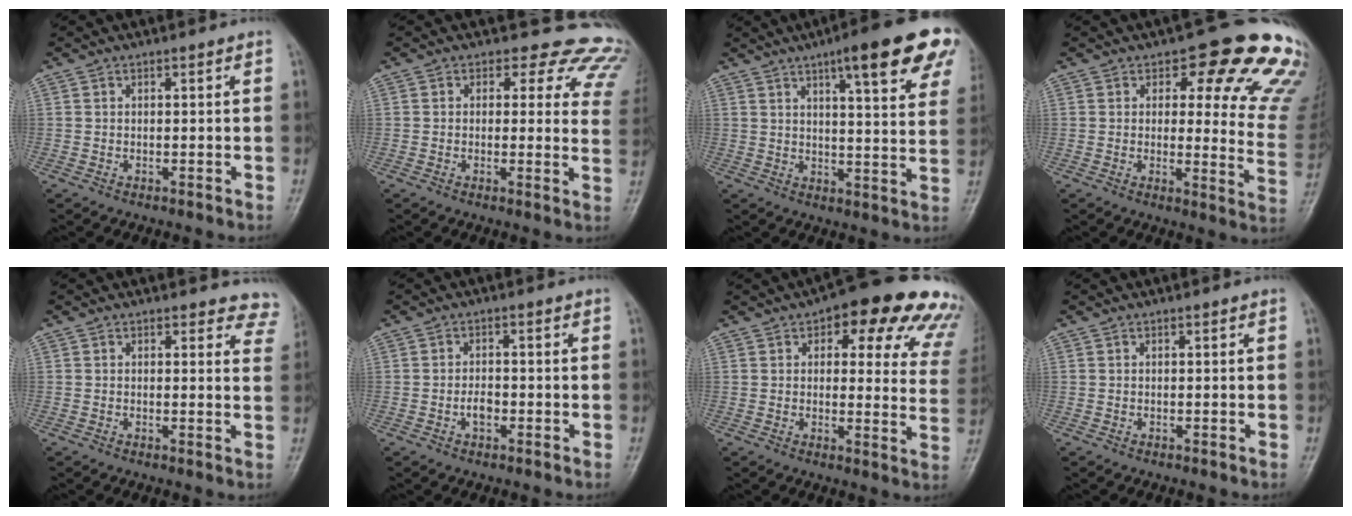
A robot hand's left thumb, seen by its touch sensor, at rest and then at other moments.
{"total": 13.4, "force": [10.0, 7.5, 5.0], "torque": [0.006, -0.039, 0.076]}
{"total": 17.9, "force": [10.0, 3.7, 14.3], "torque": [-0.156, -0.030, 0.127]}
{"total": 17.2, "force": [11.1, 7.1, 11.1], "torque": [-0.065, -0.065, 0.107]}
{"total": 6.7, "force": [6.1, 2.7, -0.2], "torque": [0.060, -0.028, 0.029]}
{"total": 2.6, "force": [-1.1, 1.5, 1.8], "torque": [-0.017, 0.006, -0.020]}
{"total": 21.5, "force": [13.3, 8.7, 14.5], "torque": [-0.119, -0.030, 0.141]}
{"total": 0.0}